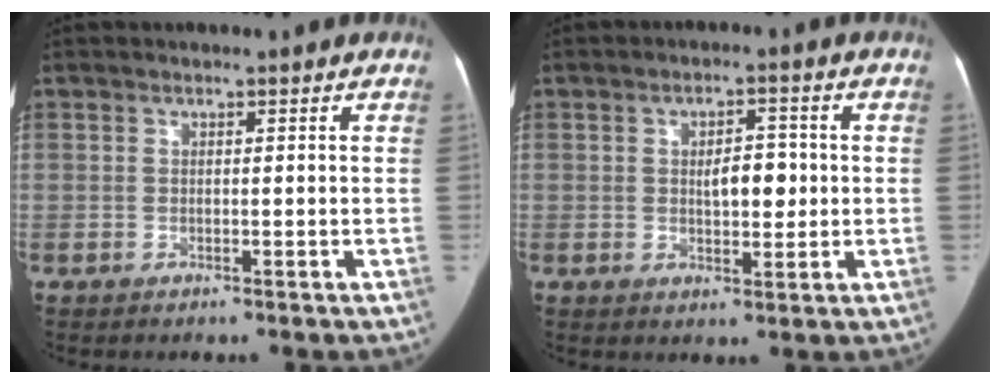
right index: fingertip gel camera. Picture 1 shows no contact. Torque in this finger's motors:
{"motor_torque": [0.06, -0.06, 0.00, 0.01]}